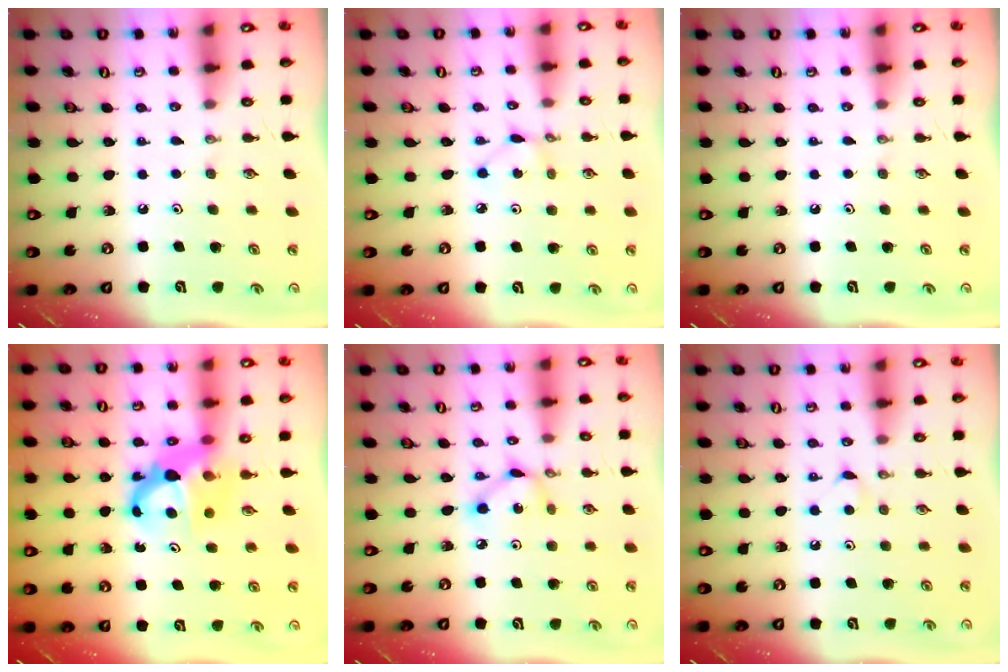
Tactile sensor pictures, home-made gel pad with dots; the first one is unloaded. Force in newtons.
{"total": 2.2, "press": 2.2, "slide": 0.1}
{"total": 0.0}
{"total": 6.9, "press": 6.9, "slide": 0.5}
{"total": 4.9, "press": 4.9, "slide": 0.2}
{"total": 3.7, "press": 3.6, "slide": 0.6}